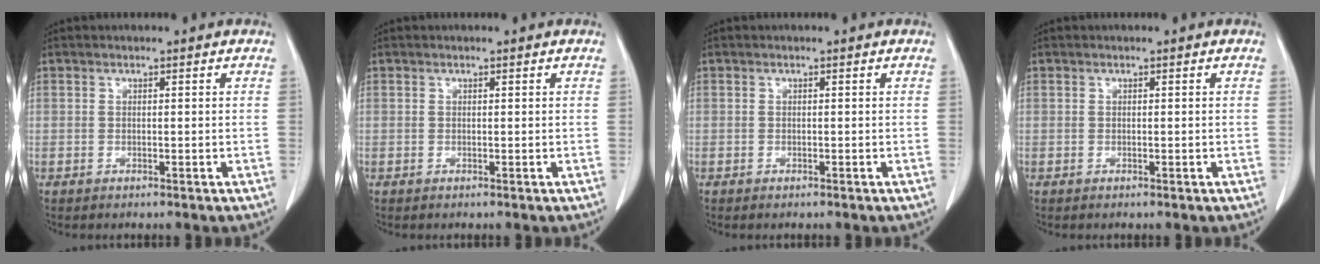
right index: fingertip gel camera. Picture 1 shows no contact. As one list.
[{"total": 0.0}, {"total": 0.0}, {"total": 0.0}]